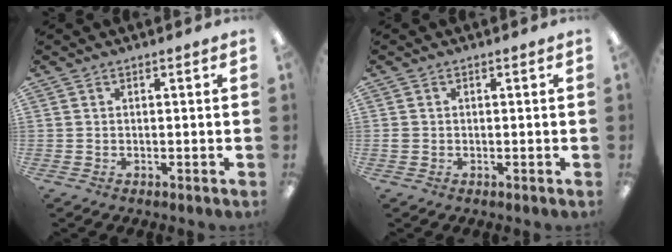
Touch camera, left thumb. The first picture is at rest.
{"total": 0.9, "force": [-0.1, 0.8, 0.3], "torque": [-0.006, 0.003, -0.004]}